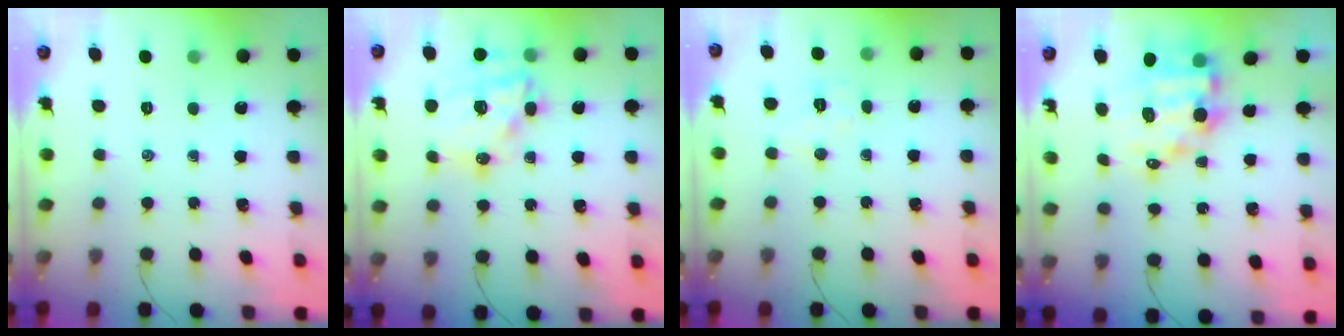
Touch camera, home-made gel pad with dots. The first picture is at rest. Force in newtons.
{"total": 17.8, "press": 17.4, "slide": 3.7}
{"total": 6.2, "press": 6.1, "slide": 0.9}
{"total": 11.6, "press": 11.2, "slide": 3.3}